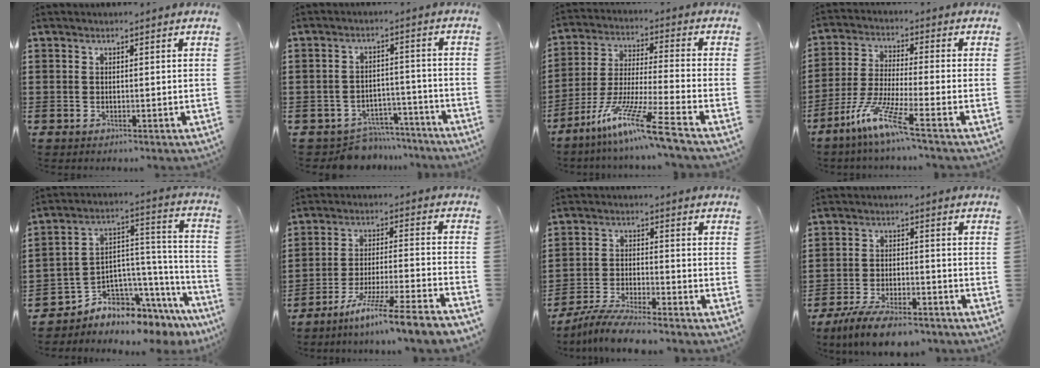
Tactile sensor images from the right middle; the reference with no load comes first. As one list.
[{"total": 5.2, "force": [-5.0, 1.4, 0.4], "torque": [-0.009, 0.016, -0.100]}, {"total": 11.6, "force": [-8.2, -0.2, 8.2], "torque": [-0.167, -0.006, -0.164]}, {"total": 8.4, "force": [-5.7, 0.0, 6.2], "torque": [-0.140, -0.018, -0.113]}, {"total": 4.7, "force": [-4.1, 2.2, 0.3], "torque": [-0.014, -0.015, -0.078]}, {"total": 9.2, "force": [-7.8, -1.3, 4.6], "torque": [-0.080, -0.007, -0.153]}, {"total": 6.4, "force": [-5.9, 0.2, 2.4], "torque": [-0.056, -0.008, -0.115]}, {"total": 7.1, "force": [-6.2, 1.3, 3.2], "torque": [-0.065, 0.001, -0.116]}]